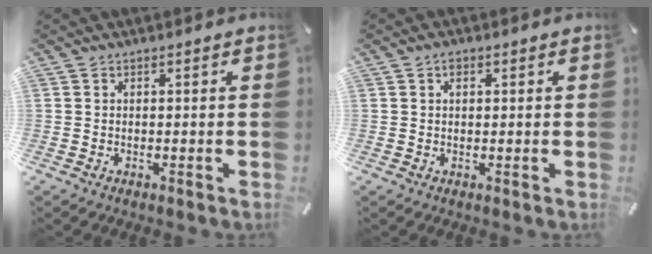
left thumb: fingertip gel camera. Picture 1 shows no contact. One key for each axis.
{"total": 1.4, "fx": 0.6, "fy": 0.9, "fz": 0.9, "tx": -0.018, "ty": 0.005, "tz": 0.010}